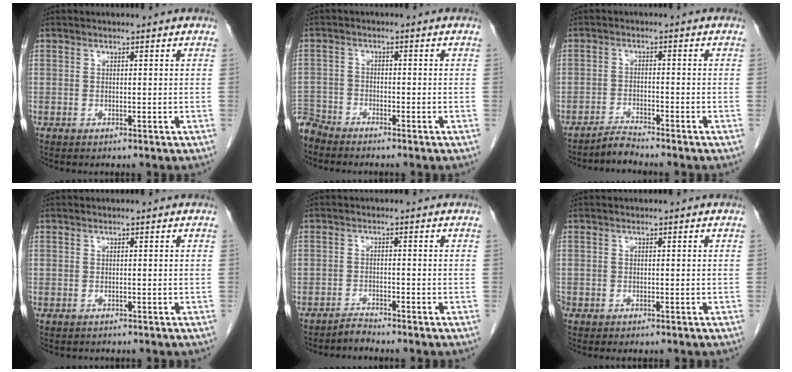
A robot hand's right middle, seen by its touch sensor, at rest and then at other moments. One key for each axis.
{"total": 4.6, "fx": -4.5, "fy": 0.9, "fz": -0.2, "tx": 0.009, "ty": -0.009, "tz": -0.091}
{"total": 2.5, "fx": -2.4, "fy": -0.6, "fz": -0.2, "tx": 0.007, "ty": -0.015, "tz": -0.045}
{"total": 0.8, "fx": -0.7, "fy": 0.3, "fz": 0.1, "tx": -0.009, "ty": 0.000, "tz": -0.011}
{"total": 1.8, "fx": -1.7, "fy": -0.3, "fz": -0.3, "tx": 0.011, "ty": -0.007, "tz": -0.031}
{"total": 1.1, "fx": -0.9, "fy": 0.6, "fz": 0.2, "tx": -0.006, "ty": 0.001, "tz": -0.015}